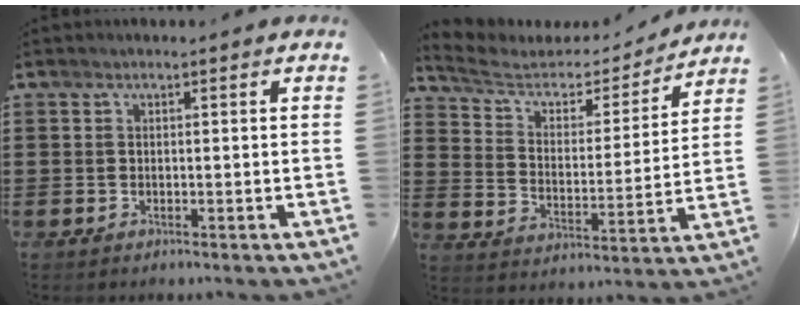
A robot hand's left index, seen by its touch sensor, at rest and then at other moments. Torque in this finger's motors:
{"motor_torque": [2.14, 0.00, 1.05, 0.21]}